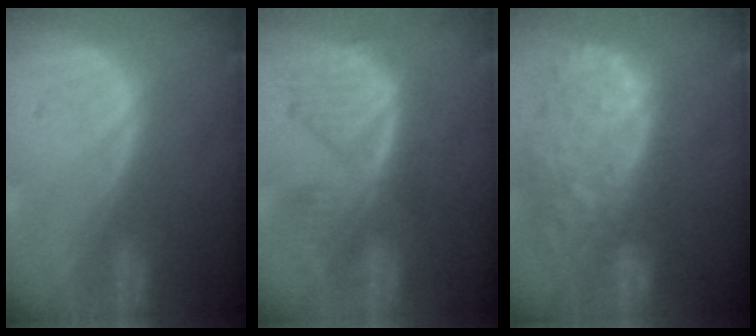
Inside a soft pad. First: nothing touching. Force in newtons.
{"total": 7.7, "press": 6.8, "slide": 3.4}
{"total": 13.6, "press": 11.0, "slide": 7.9}